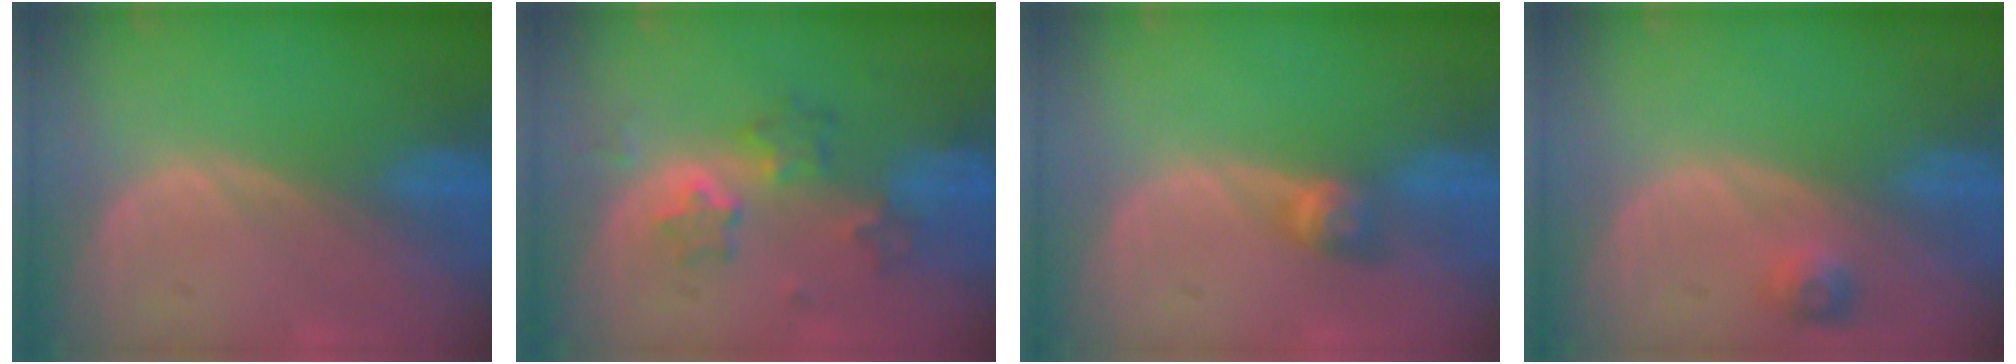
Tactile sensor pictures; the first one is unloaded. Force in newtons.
{"total": 6.0, "press": 5.8, "slide": 1.8}
{"total": 2.9, "press": 2.5, "slide": 1.5}
{"total": 2.4, "press": 2.2, "slide": 0.9}